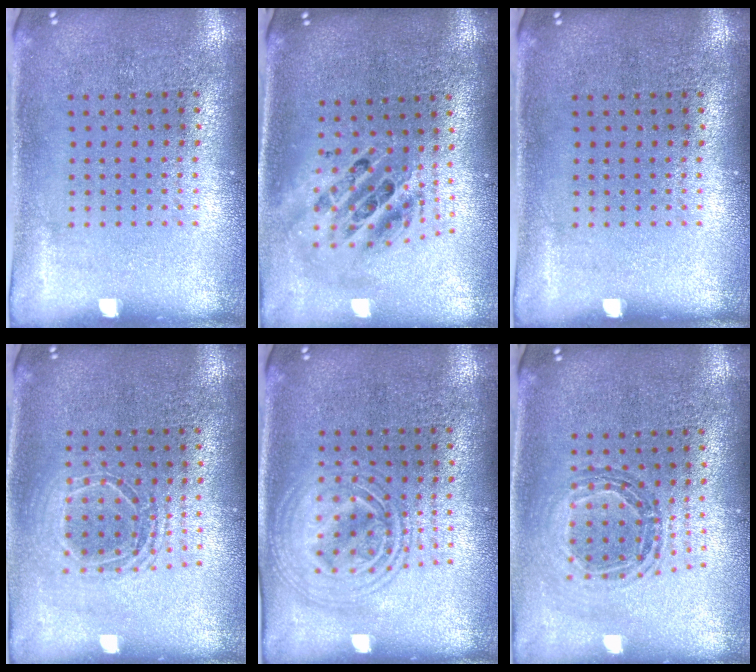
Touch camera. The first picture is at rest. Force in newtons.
{"total": 2.1, "press": 1.6, "slide": 1.4}
{"total": 0.0}
{"total": 1.7, "press": 1.4, "slide": 0.9}
{"total": 2.8, "press": 2.8, "slide": 0.4}
{"total": 0.8, "press": 0.8, "slide": 0.1}